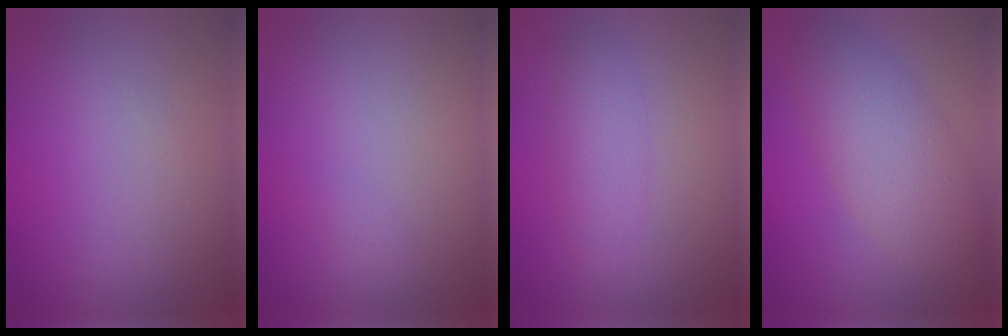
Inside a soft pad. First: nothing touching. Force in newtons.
{"total": 0.6, "press": 0.5, "slide": 0.1}
{"total": 2.4, "press": 2.4, "slide": 0.0}
{"total": 5.3, "press": 5.3, "slide": 0.2}